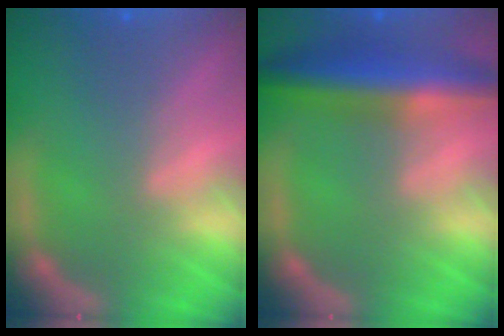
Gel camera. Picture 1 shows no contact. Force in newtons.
{"total": 7.0}